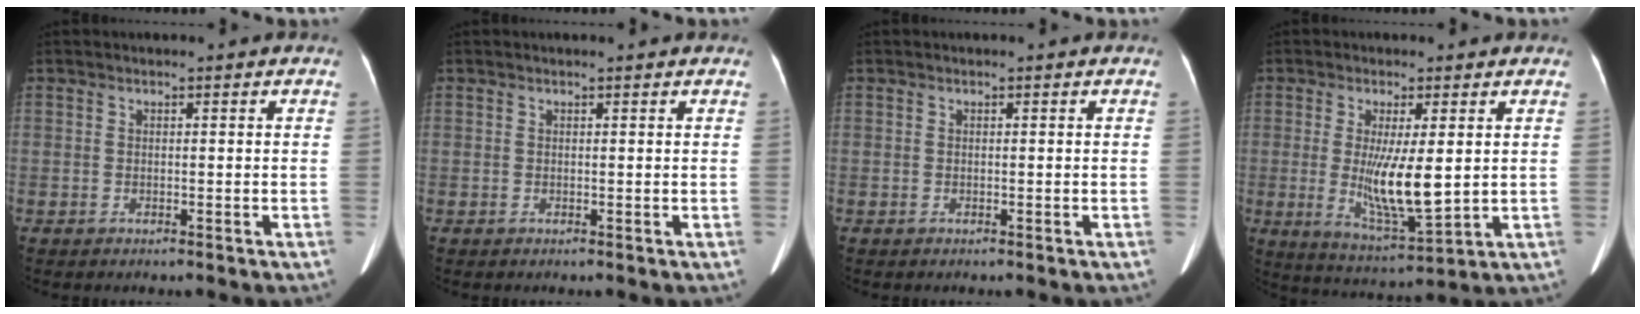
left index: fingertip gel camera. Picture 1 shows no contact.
{"total": 0.8, "force": [0.7, 0.0, 0.3], "torque": [-0.009, 0.006, 0.011]}
{"total": 0.0}
{"total": 9.4, "force": [0.3, 1.7, 9.2], "torque": [-0.174, -0.028, 0.012]}